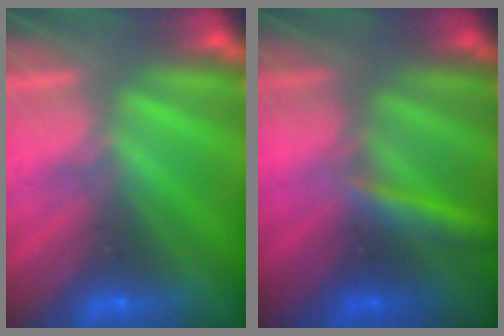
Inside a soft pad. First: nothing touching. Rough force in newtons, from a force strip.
{"total": 2.9}